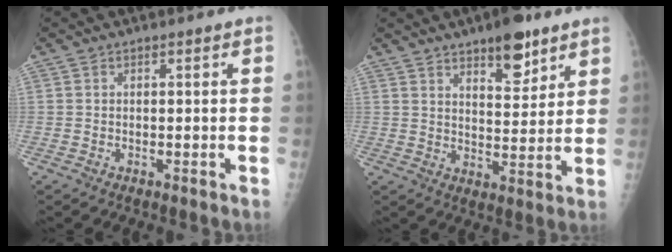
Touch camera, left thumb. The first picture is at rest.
{"total": 10.1, "force": [6.7, 3.8, 6.5], "torque": [-0.074, -0.040, 0.102]}